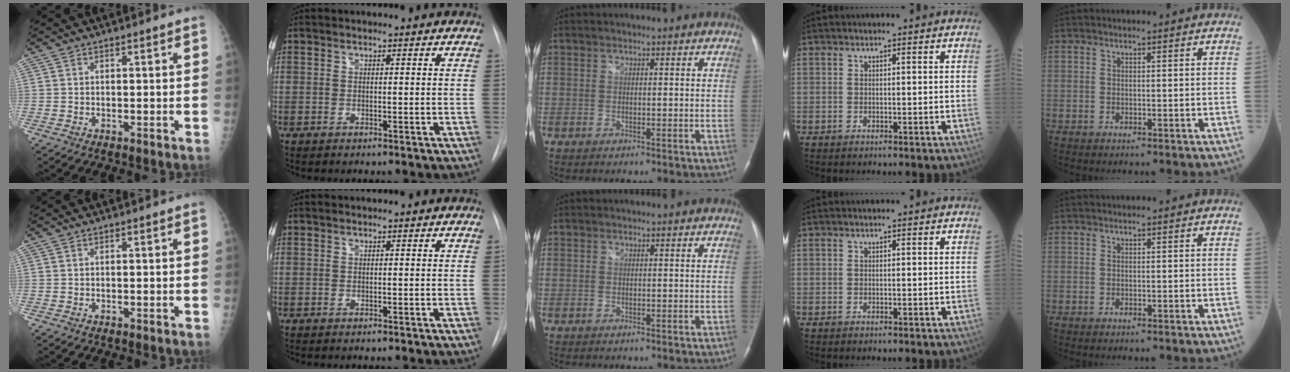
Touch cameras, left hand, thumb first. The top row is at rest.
{}